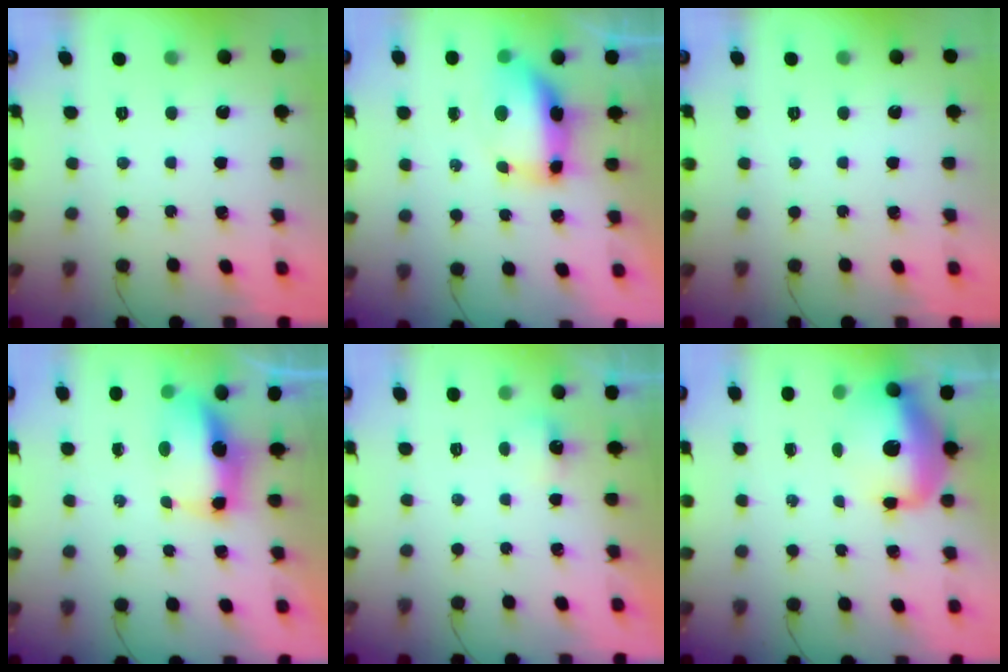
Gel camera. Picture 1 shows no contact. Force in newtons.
{"total": 8.6, "press": 8.4, "slide": 1.6}
{"total": 0.0}
{"total": 7.1, "press": 7.0, "slide": 1.1}
{"total": 2.2, "press": 2.2, "slide": 0.5}
{"total": 13.4, "press": 13.1, "slide": 3.2}